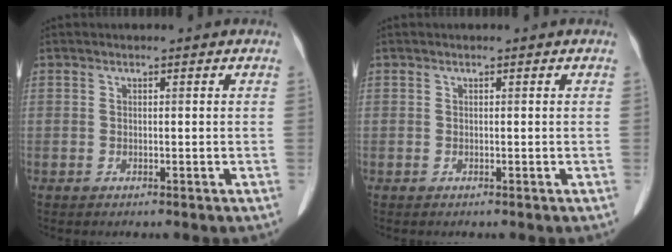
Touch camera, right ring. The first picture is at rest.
{"total": 0.0}